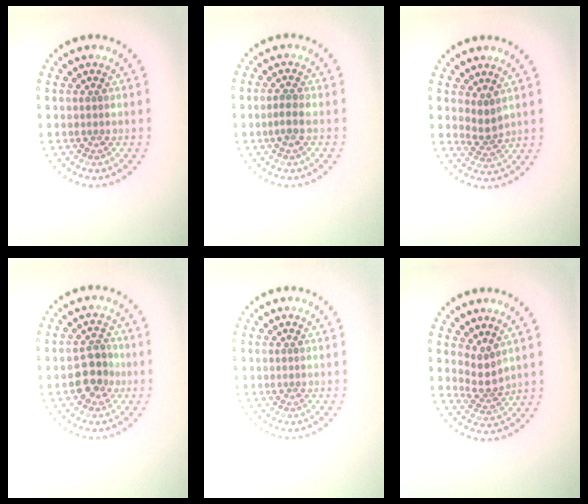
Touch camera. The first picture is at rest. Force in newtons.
{"total": 0.9, "press": 0.6, "slide": 0.6}
{"total": 2.0, "press": 1.3, "slide": 1.4}
{"total": 3.1, "press": 2.9, "slide": 0.9}
{"total": 0.0}
{"total": 2.2, "press": 1.4, "slide": 1.7}